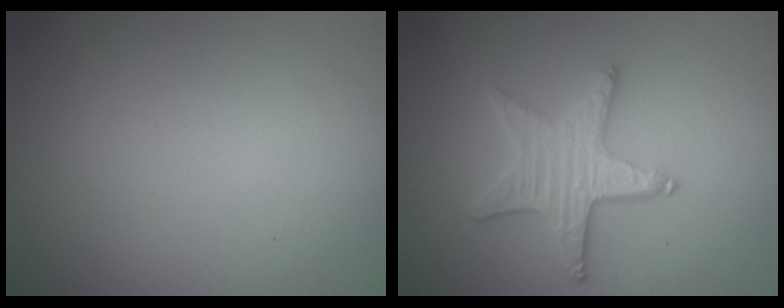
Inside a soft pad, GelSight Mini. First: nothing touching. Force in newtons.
{"total": 4.4, "press": 3.7, "slide": 2.4}